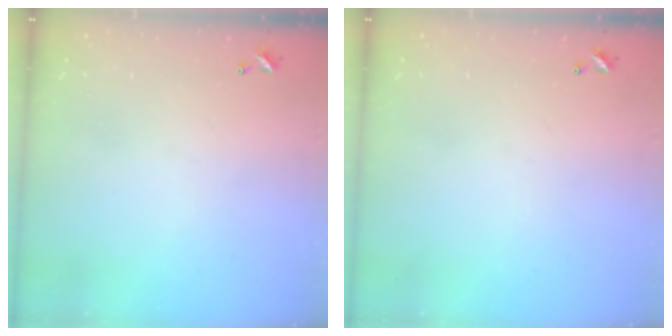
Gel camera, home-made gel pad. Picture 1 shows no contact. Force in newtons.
{"total": 0.0}